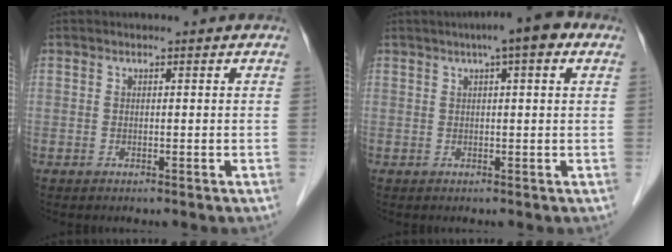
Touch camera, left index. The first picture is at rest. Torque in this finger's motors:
{"motor_torque": [1.48, -0.66, 0.46, 0.11]}